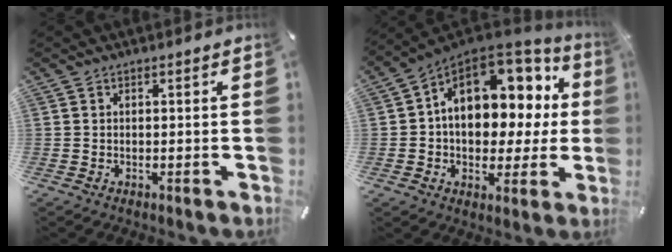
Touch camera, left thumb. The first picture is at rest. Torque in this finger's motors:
{"motor_torque": [1.87, 3.13, 1.39, 0.67, 0.66]}